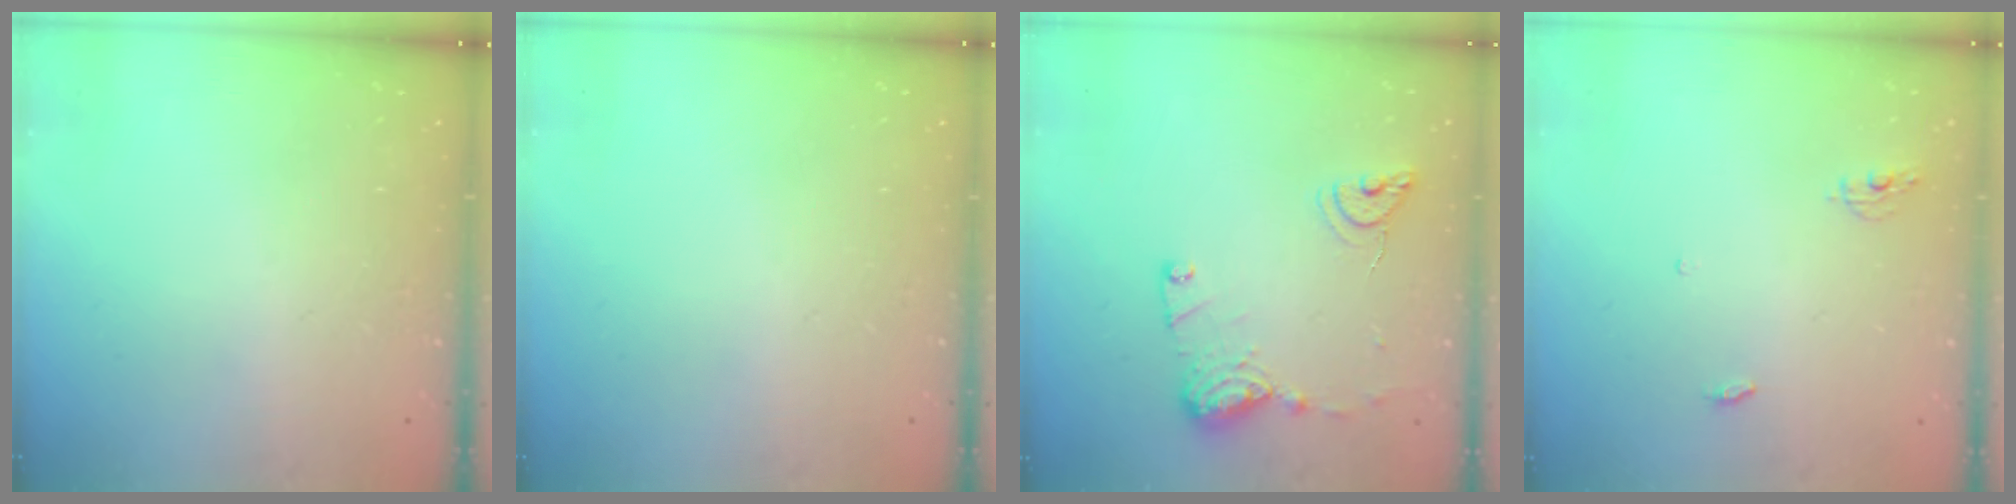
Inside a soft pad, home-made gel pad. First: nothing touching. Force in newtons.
{"total": 0.0}
{"total": 12.2, "press": 12.2, "slide": 1.0}
{"total": 4.2, "press": 4.2, "slide": 0.4}